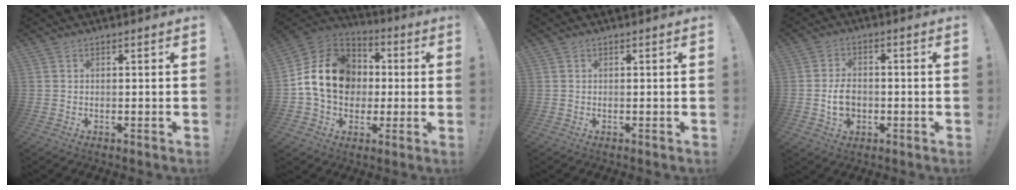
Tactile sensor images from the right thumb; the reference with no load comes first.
{"total": 17.2, "force": [1.3, 13.9, 10.1], "torque": [-0.153, 0.018, 0.035]}
{"total": 0.0}
{"total": 7.2, "force": [-1.5, 5.3, 4.6], "torque": [-0.061, 0.005, -0.028]}